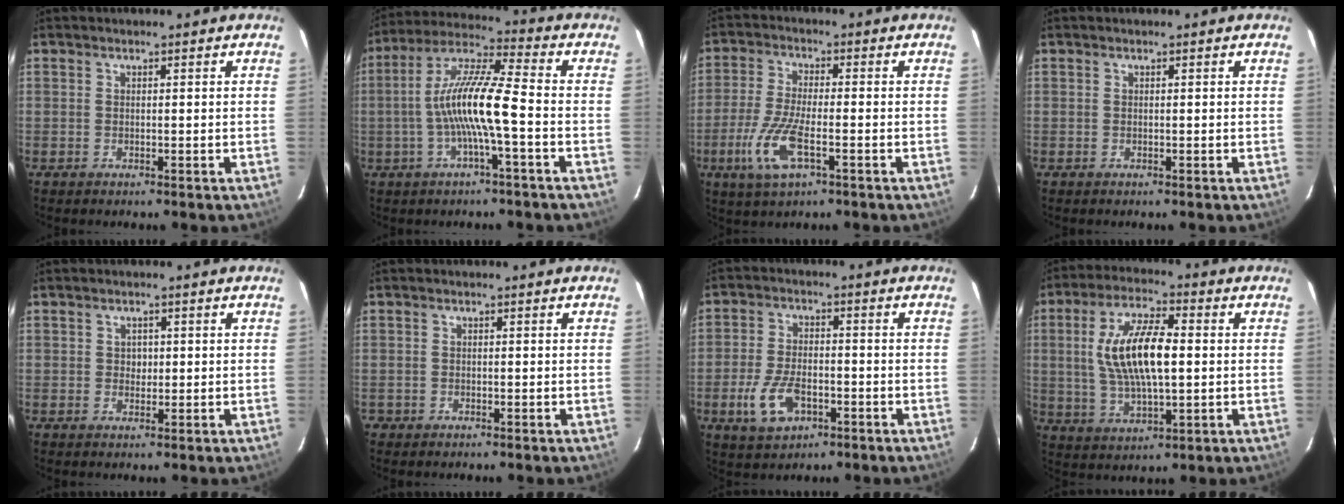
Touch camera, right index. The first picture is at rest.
{"total": 12.0, "force": [-2.5, 0.9, 11.7], "torque": [-0.231, 0.015, -0.051]}
{"total": 9.5, "force": [-3.7, 2.8, 8.3], "torque": [-0.184, -0.012, -0.073]}
{"total": 0.0}
{"total": 1.6, "force": [0.1, 1.6, 0.4], "torque": [-0.002, 0.005, 0.002]}
{"total": 1.1, "force": [-0.6, 0.9, -0.1], "torque": [-0.002, 0.004, -0.010]}
{"total": 9.0, "force": [-3.7, 5.1, 6.5], "torque": [-0.145, -0.002, -0.060]}
{"total": 13.6, "force": [1.1, 5.1, 12.6], "torque": [-0.245, 0.009, 0.025]}